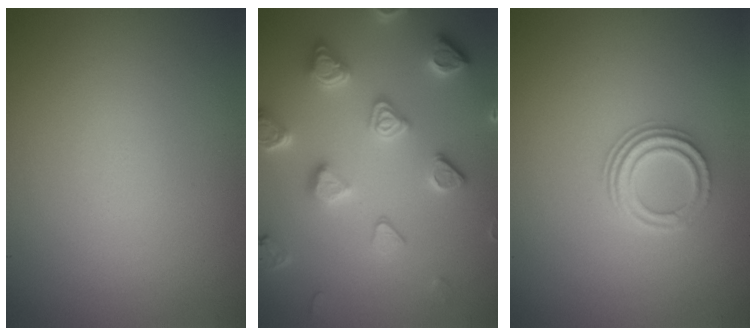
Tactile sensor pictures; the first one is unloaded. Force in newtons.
{"total": 4.5, "press": 4.5, "slide": 0.6}
{"total": 2.8, "press": 2.2, "slide": 1.8}